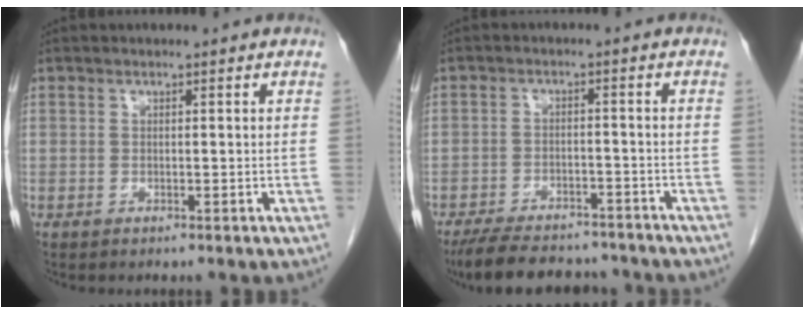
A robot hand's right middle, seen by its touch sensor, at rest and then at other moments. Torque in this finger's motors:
{"motor_torque": [1.13, -0.89, 0.08, 0.04]}